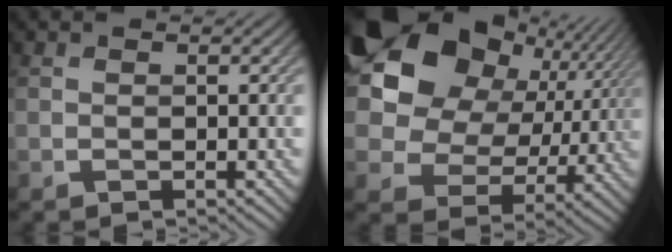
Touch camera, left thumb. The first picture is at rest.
{"total": 18.3, "force": [7.3, 13.5, 9.8], "torque": [-0.224, 0.022, 0.131]}